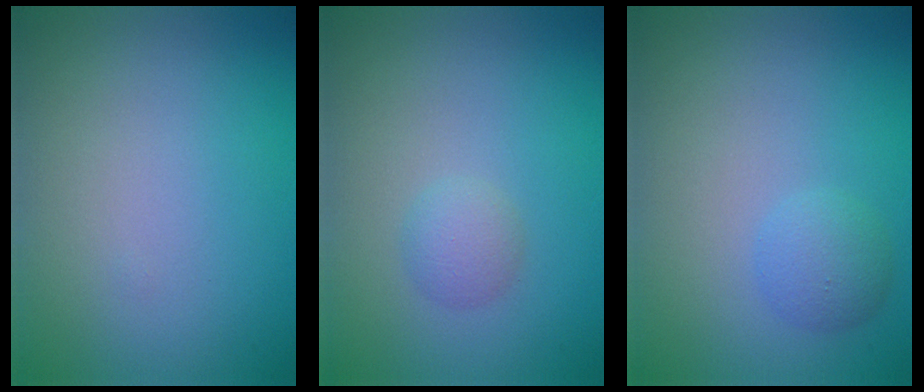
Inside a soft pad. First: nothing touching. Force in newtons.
{"total": 1.4, "press": 1.4, "slide": 0.1}
{"total": 1.9, "press": 1.9, "slide": 0.1}